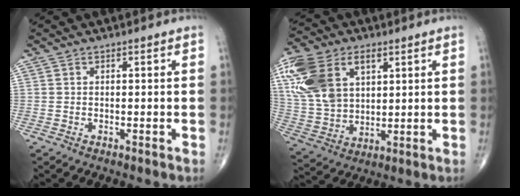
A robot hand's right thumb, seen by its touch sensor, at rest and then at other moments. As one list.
[{"total": 18.5, "force": [6.7, 11.7, 12.6], "torque": [-0.264, -0.008, 0.131]}]